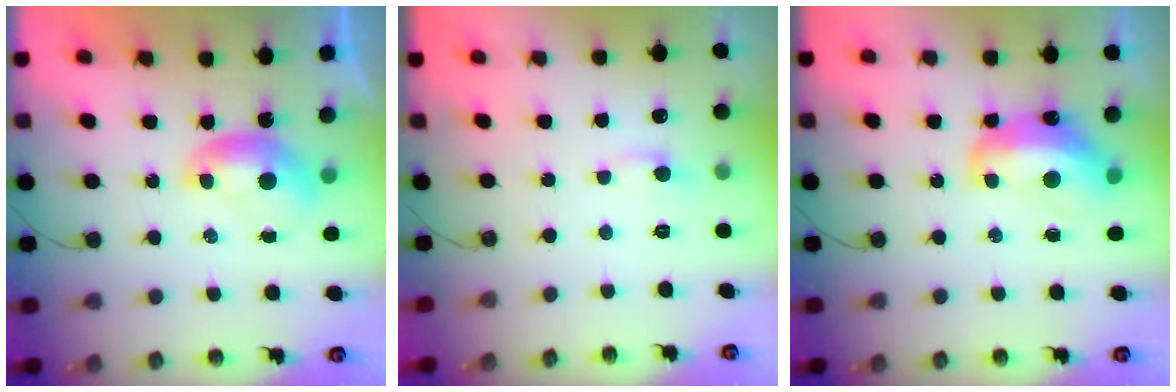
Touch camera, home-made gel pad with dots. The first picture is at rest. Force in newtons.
{"total": 0.6, "press": 0.0, "slide": 0.6}
{"total": 7.2, "press": 7.1, "slide": 1.2}